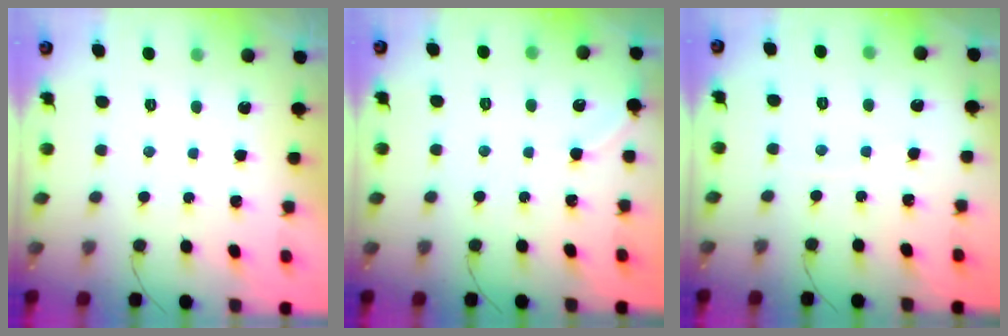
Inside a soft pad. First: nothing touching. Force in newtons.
{"total": 2.9, "press": 2.8, "slide": 0.6}
{"total": 1.5, "press": 1.4, "slide": 0.3}